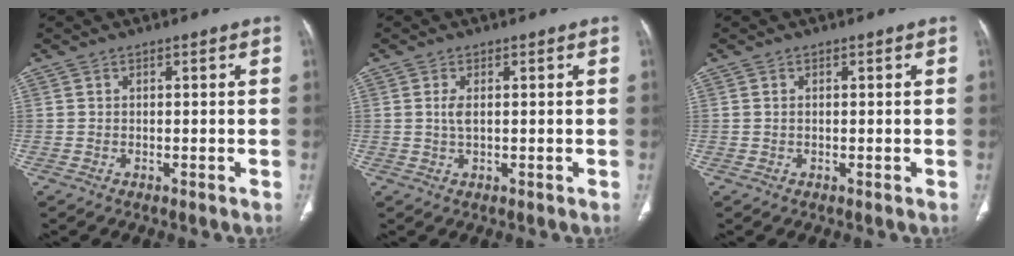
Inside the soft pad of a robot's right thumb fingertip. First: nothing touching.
{"total": 1.8, "force": [0.3, 0.7, 1.7], "torque": [-0.039, -0.001, 0.008]}
{"total": 0.0}